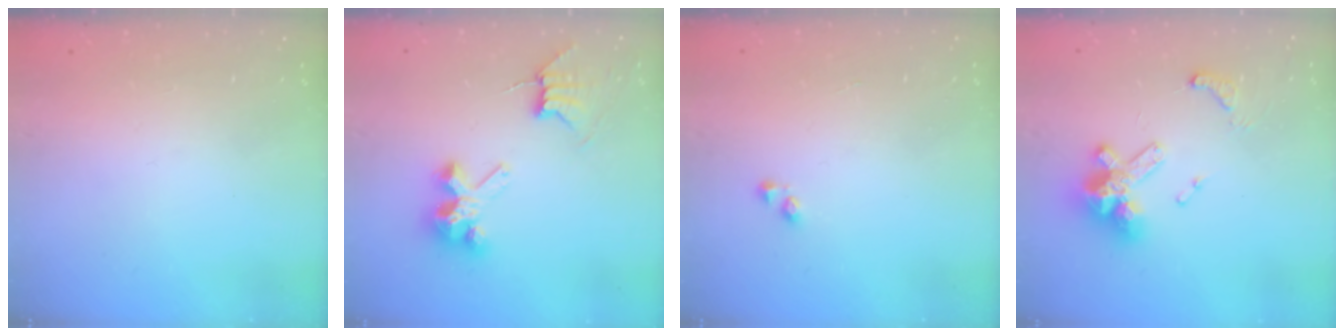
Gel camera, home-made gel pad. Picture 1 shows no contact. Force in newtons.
{"total": 7.5, "press": 7.5, "slide": 0.6}
{"total": 1.9, "press": 1.9, "slide": 0.3}
{"total": 14.2, "press": 14.1, "slide": 2.1}